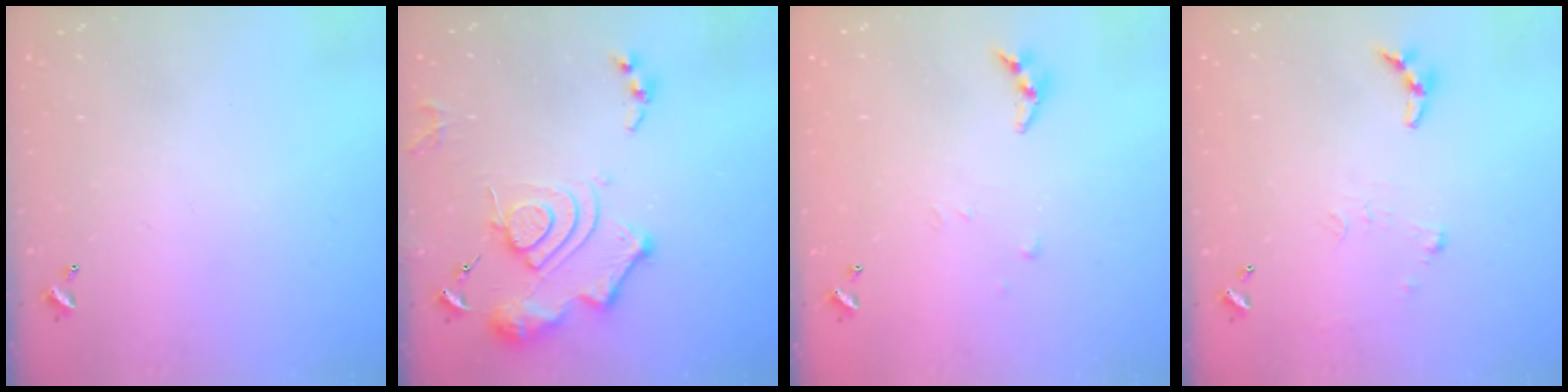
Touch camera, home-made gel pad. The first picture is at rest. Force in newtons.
{"total": 15.2, "press": 15.1, "slide": 1.7}
{"total": 4.7, "press": 4.7, "slide": 0.3}
{"total": 6.2, "press": 6.2, "slide": 0.4}